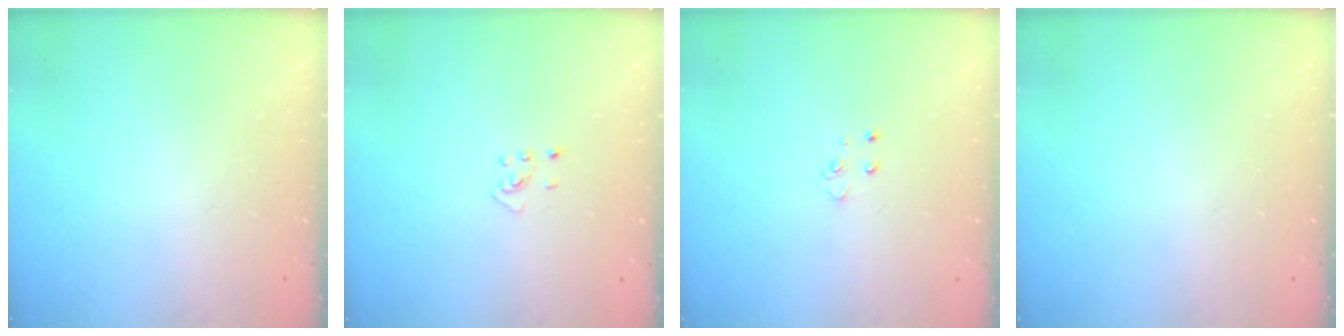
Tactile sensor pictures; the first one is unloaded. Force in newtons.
{"total": 2.7, "press": 2.7, "slide": 0.5}
{"total": 4.0, "press": 4.0, "slide": 0.4}
{"total": 0.0}